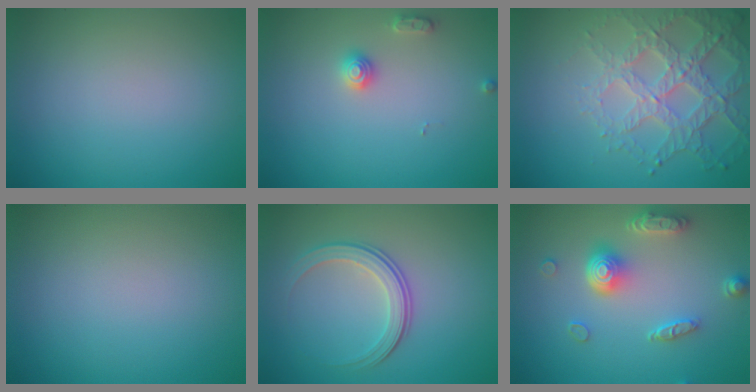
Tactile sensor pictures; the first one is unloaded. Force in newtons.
{"total": 1.7, "press": 1.7, "slide": 0.3}
{"total": 5.1, "press": 4.3, "slide": 2.7}
{"total": 0.0}
{"total": 3.0, "press": 2.6, "slide": 1.5}
{"total": 4.7, "press": 3.7, "slide": 2.9}